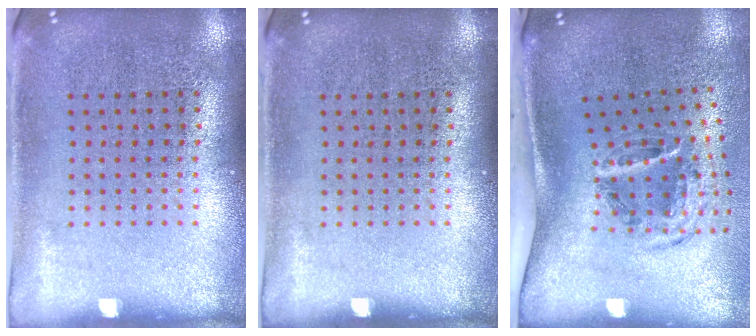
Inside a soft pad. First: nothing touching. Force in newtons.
{"total": 0.0}
{"total": 1.9, "press": 1.1, "slide": 1.6}